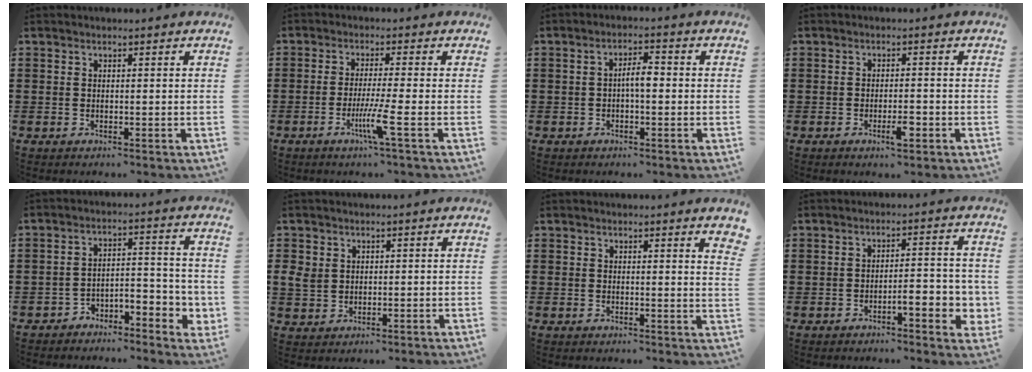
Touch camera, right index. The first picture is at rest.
{"total": 5.6, "force": [-2.2, -0.4, 5.1], "torque": [-0.100, -0.020, -0.043]}
{"total": 3.3, "force": [-0.3, 1.0, 3.1], "torque": [-0.057, 0.006, -0.008]}
{"total": 3.0, "force": [-1.4, 0.8, 2.5], "torque": [-0.048, -0.001, -0.028]}
{"total": 3.7, "force": [-3.1, 1.5, 1.3], "torque": [-0.027, 0.006, -0.065]}
{"total": 2.7, "force": [0.9, 2.3, 1.0], "torque": [-0.036, 0.006, 0.014]}
{"total": 1.7, "force": [1.4, -0.1, 1.0], "torque": [-0.015, -0.003, 0.023]}
{"total": 5.3, "force": [-1.9, 1.4, 4.8], "torque": [-0.071, -0.001, -0.032]}